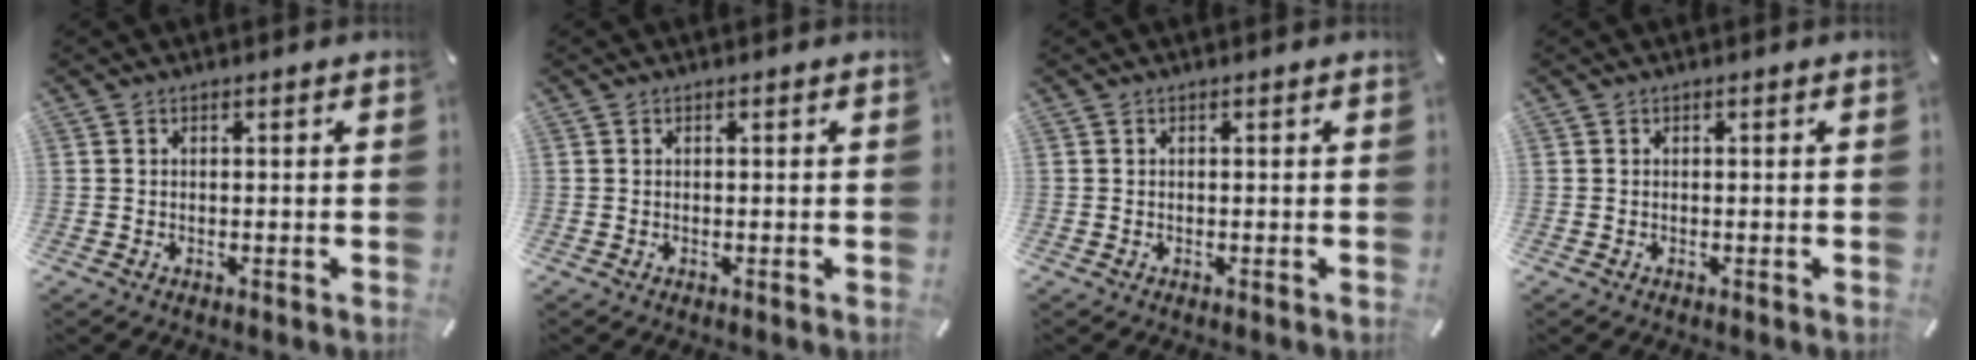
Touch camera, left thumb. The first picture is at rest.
{"total": 0.0}
{"total": 0.0}
{"total": 0.0}